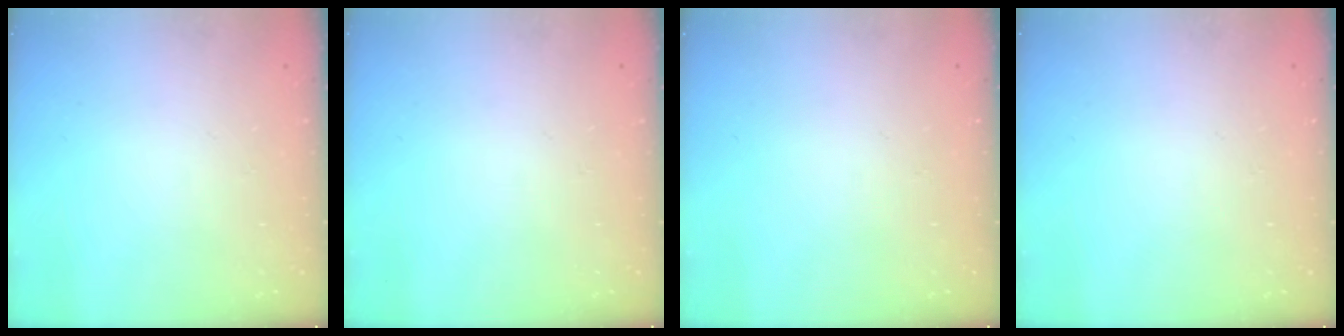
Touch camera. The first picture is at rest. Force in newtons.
{"total": 0.0}
{"total": 0.0}
{"total": 0.0}